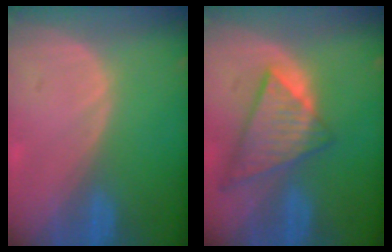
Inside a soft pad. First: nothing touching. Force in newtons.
{"total": 9.0, "press": 7.8, "slide": 4.4}